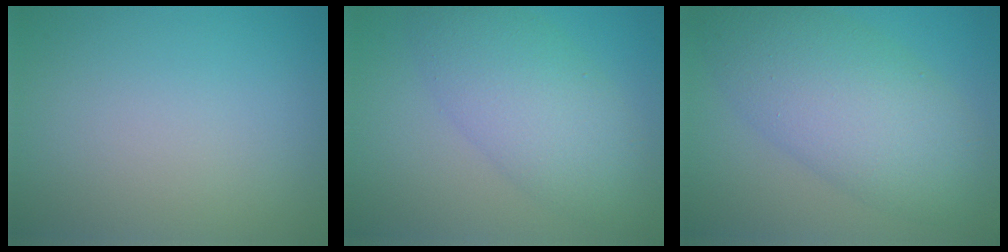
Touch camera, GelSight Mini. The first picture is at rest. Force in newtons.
{"total": 6.2, "press": 6.2, "slide": 0.1}
{"total": 8.5, "press": 8.5, "slide": 0.2}